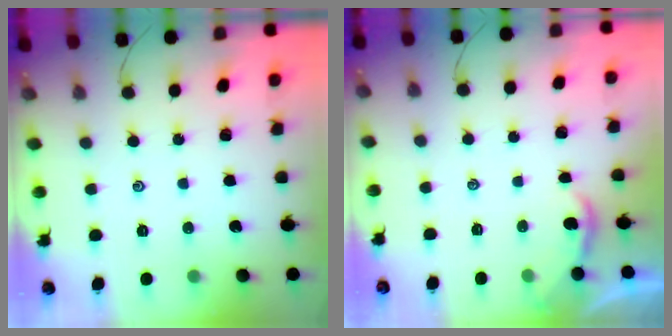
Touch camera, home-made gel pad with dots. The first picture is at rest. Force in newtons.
{"total": 1.2, "press": 1.2, "slide": 0.1}